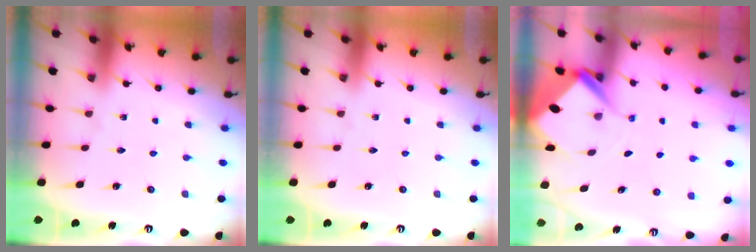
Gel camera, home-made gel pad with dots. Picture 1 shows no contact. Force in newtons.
{"total": 0.0}
{"total": 5.0, "press": 5.0, "slide": 0.6}